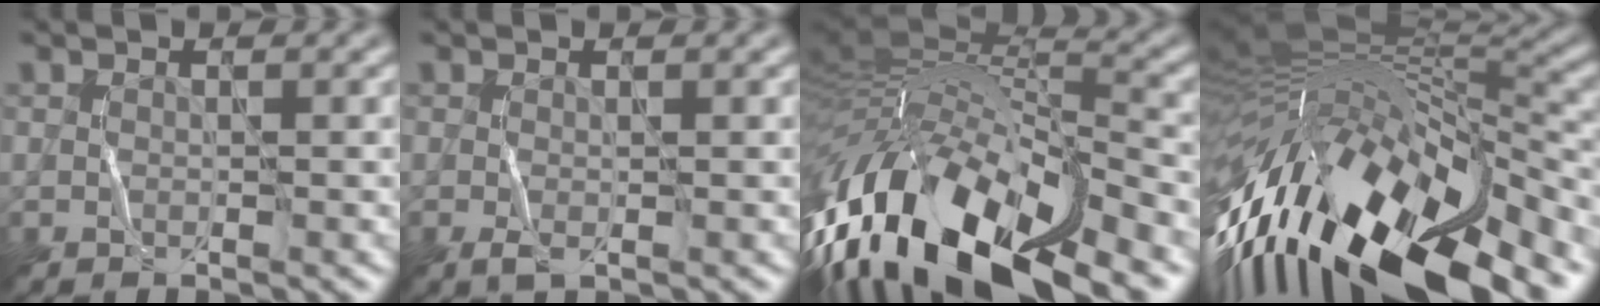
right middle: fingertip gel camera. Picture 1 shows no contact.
{"total": 0.7, "force": [-0.4, 0.1, 0.5], "torque": [-0.013, -0.001, -0.001]}
{"total": 16.2, "force": [-7.5, 6.5, 12.9], "torque": [-0.268, 0.011, -0.127]}
{"total": 16.6, "force": [-6.6, 6.1, 14.0], "torque": [-0.272, 0.000, -0.104]}